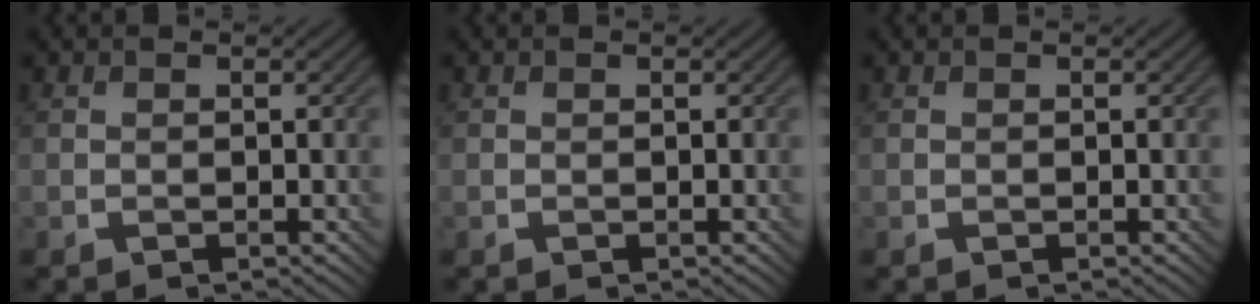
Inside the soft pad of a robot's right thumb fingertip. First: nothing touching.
{"total": 0.0}
{"total": 0.0}